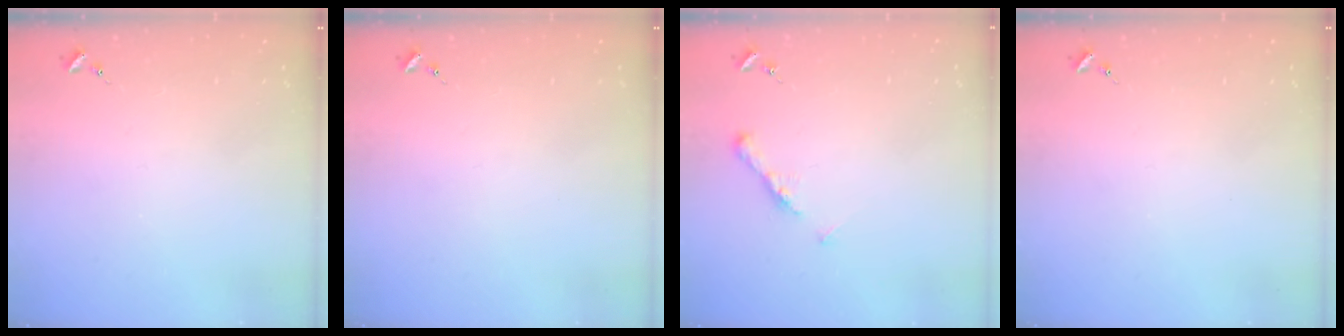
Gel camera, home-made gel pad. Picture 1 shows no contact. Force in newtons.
{"total": 0.0}
{"total": 6.8, "press": 6.7, "slide": 0.6}
{"total": 0.0}